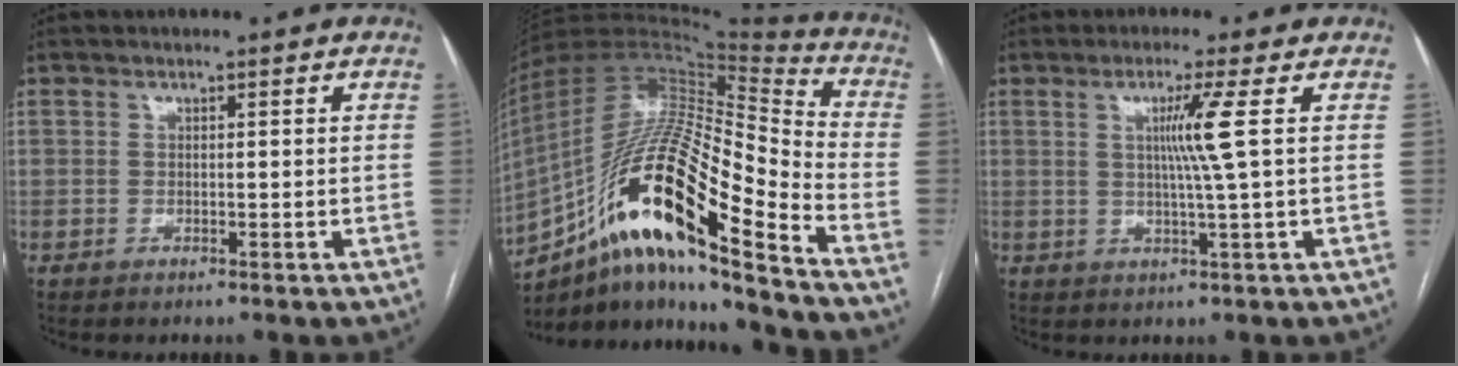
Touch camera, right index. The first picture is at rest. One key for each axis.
{"total": 24.7, "fx": -13.1, "fy": 3.4, "fz": 20.6, "tx": -0.382, "ty": -0.005, "tz": -0.228}
{"total": 5.3, "fx": 1.1, "fy": -1.8, "fz": 4.8, "tx": -0.093, "ty": -0.005, "tz": 0.023}